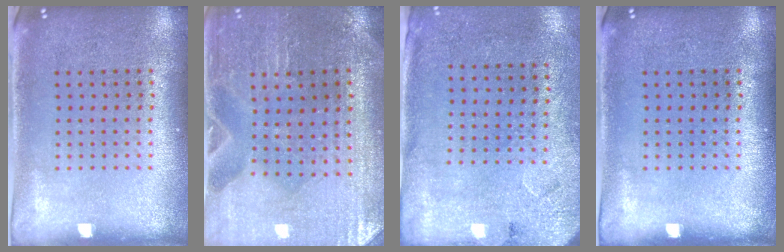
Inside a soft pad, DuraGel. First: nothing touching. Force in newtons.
{"total": 0.8, "press": 0.8, "slide": 0.1}
{"total": 2.7, "press": 2.2, "slide": 1.5}
{"total": 0.0}